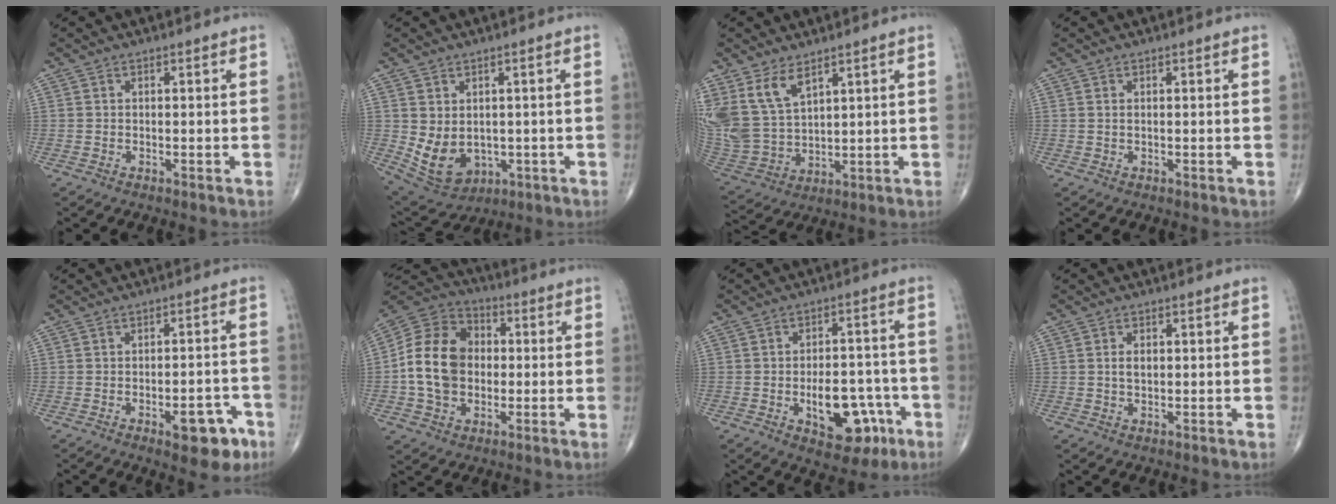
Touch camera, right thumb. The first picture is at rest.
{"total": 9.5, "force": [-0.7, 7.1, 6.2], "torque": [-0.094, -0.008, 0.018]}
{"total": 12.3, "force": [7.1, 6.5, 7.7], "torque": [-0.152, -0.028, 0.165]}
{"total": 0.6, "force": [0.2, 0.3, 0.4], "torque": [-0.011, 0.002, 0.006]}
{"total": 7.9, "force": [-3.9, 3.5, 6.0], "torque": [-0.059, 0.024, -0.045]}
{"total": 15.5, "force": [-0.6, 11.9, 9.9], "torque": [-0.163, 0.028, -0.015]}
{"total": 12.8, "force": [-4.5, 7.2, 9.5], "torque": [-0.106, 0.032, -0.053]}
{"total": 2.6, "force": [0.5, 1.5, 2.0], "torque": [-0.031, -0.001, 0.010]}